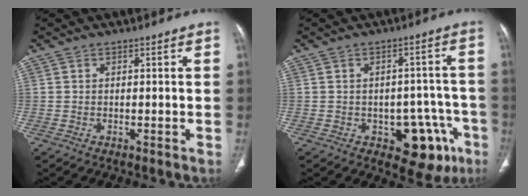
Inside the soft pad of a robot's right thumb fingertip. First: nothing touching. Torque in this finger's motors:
{"motor_torque": [2.10, 1.92, 0.38, -0.61, 0.01]}